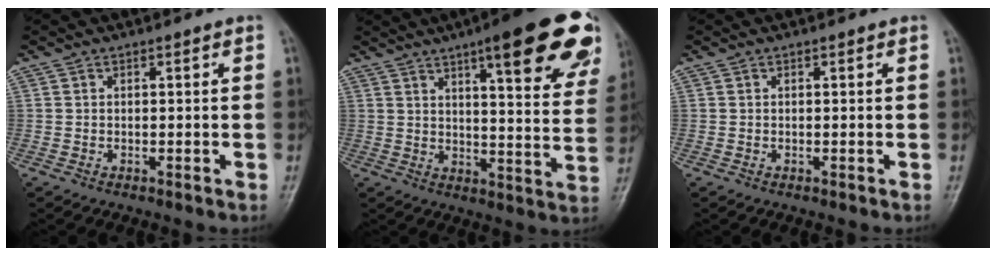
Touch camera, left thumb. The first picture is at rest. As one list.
[{"total": 24.0, "force": [13.6, 6.0, 18.9], "torque": [-0.217, -0.040, 0.169]}, {"total": 0.0}]